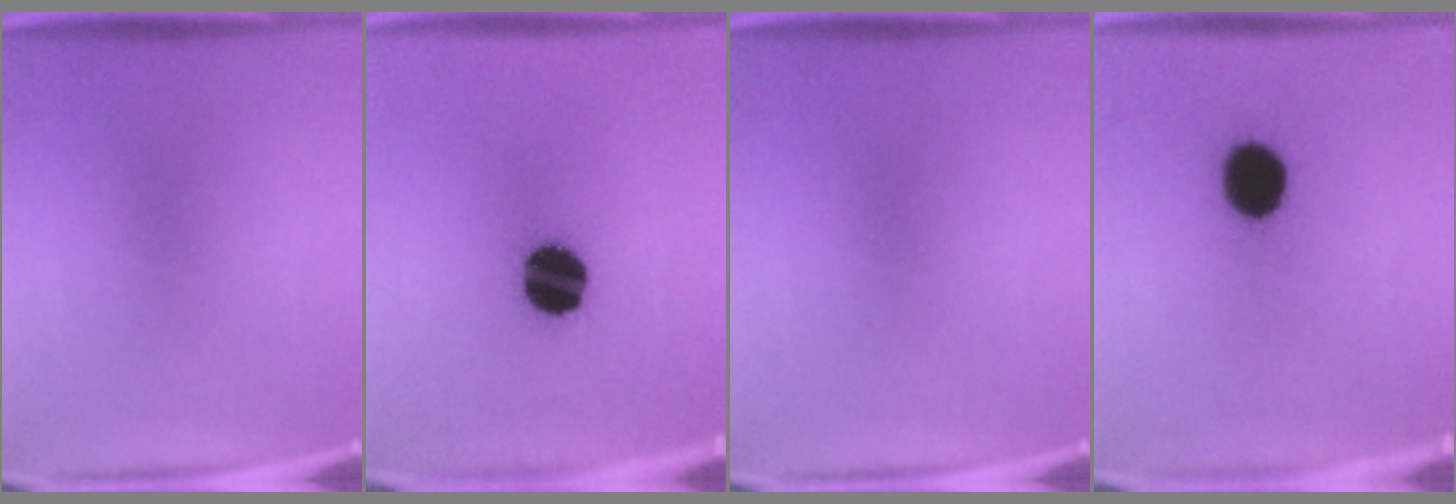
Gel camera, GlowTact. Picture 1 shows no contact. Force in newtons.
{"total": 14.7}
{"total": 0.0}
{"total": 12.4}